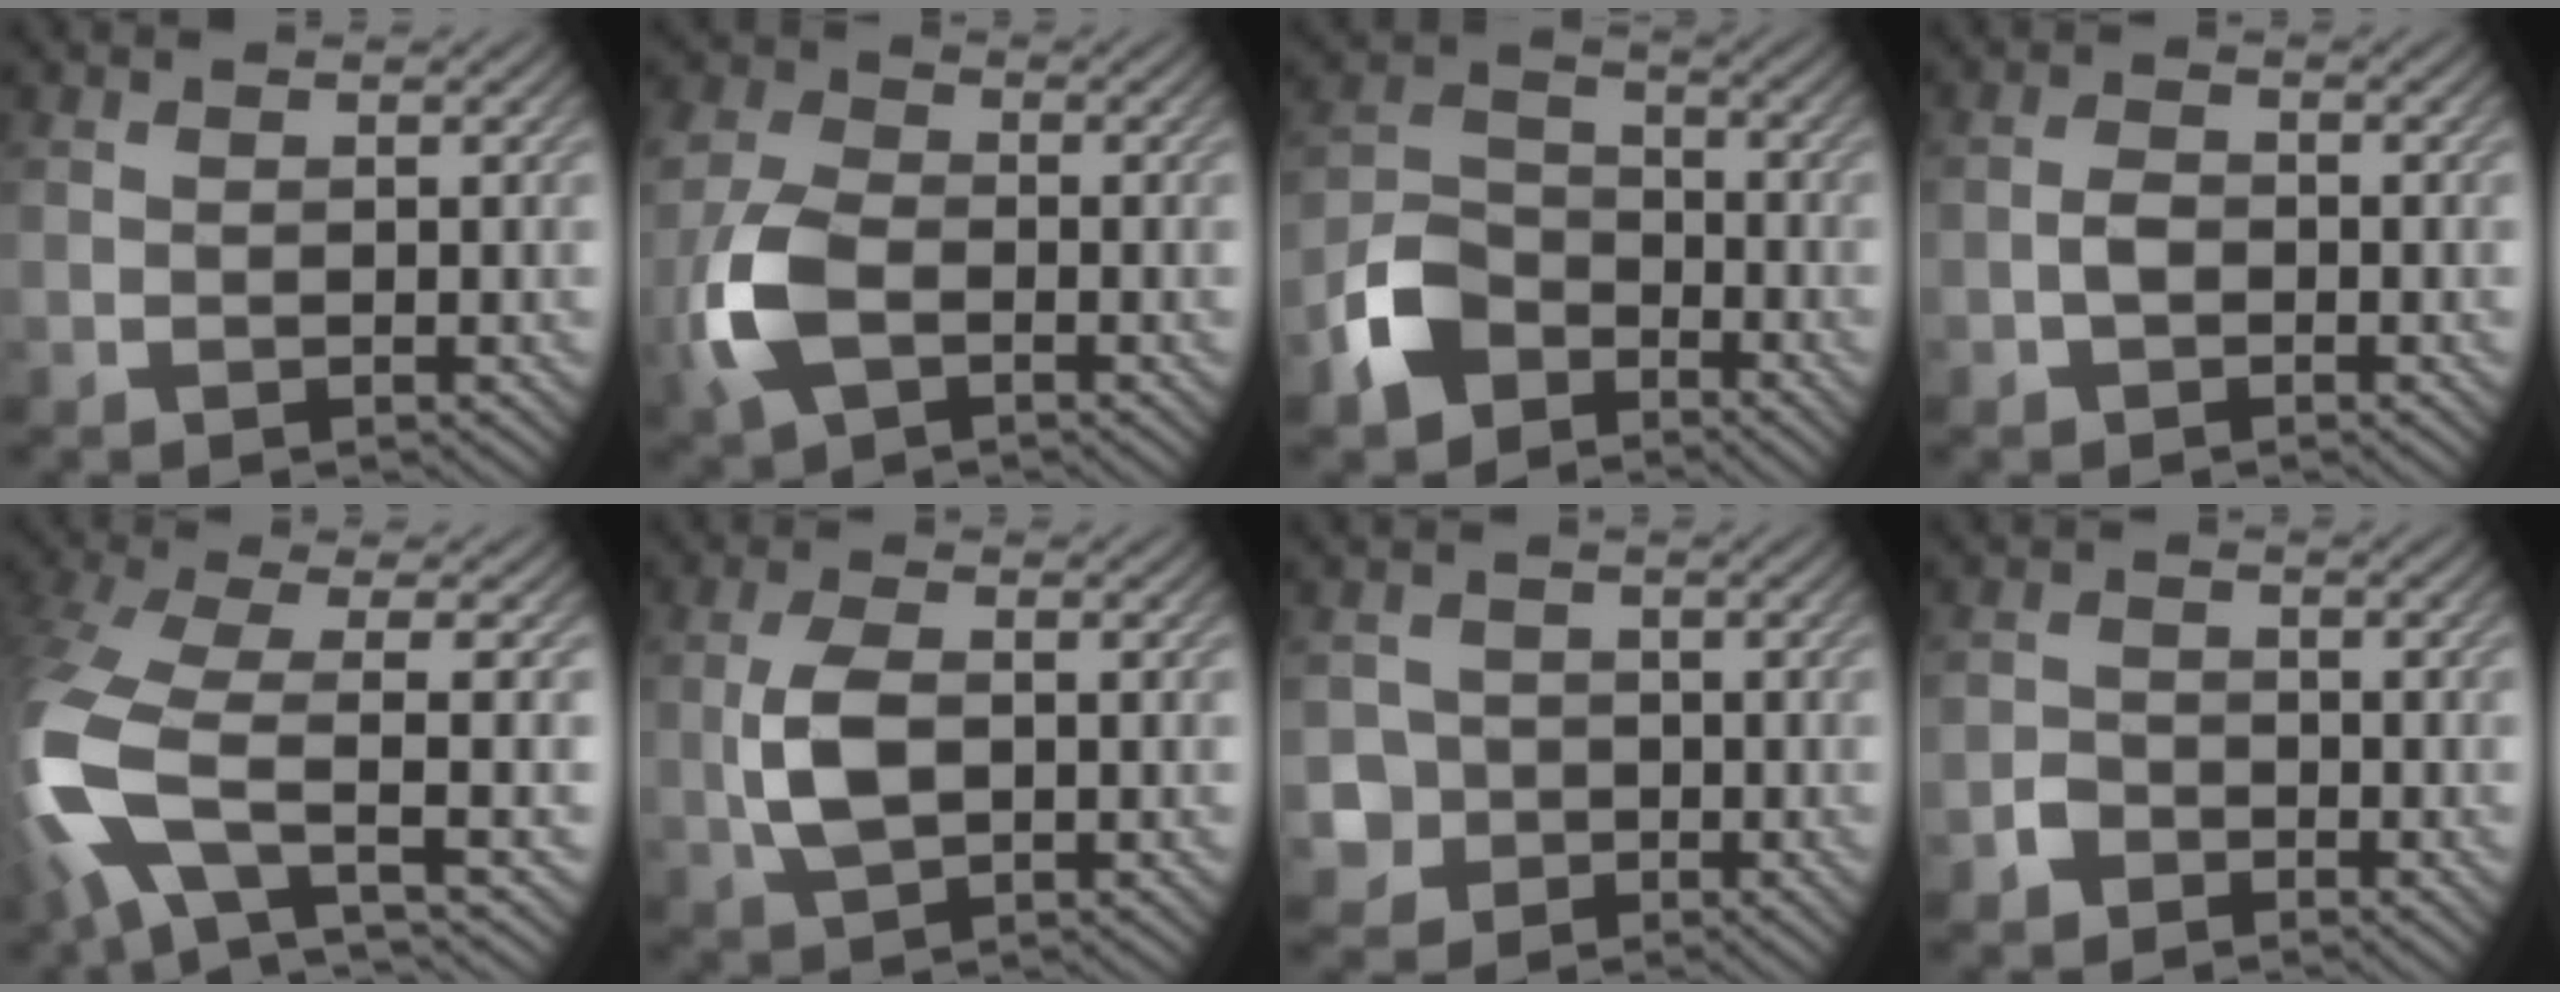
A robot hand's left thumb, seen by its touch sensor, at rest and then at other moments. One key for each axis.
{"total": 7.9, "fx": -2.3, "fy": 4.8, "fz": 5.8, "tx": -0.152, "ty": -0.002, "tz": -0.058}
{"total": 8.0, "fx": -4.8, "fy": 5.2, "fz": 3.7, "tx": -0.091, "ty": 0.000, "tz": -0.119}
{"total": 1.9, "fx": -0.6, "fy": 1.2, "fz": 1.3, "tx": -0.026, "ty": 0.007, "tz": -0.016}
{"total": 11.6, "fx": -2.1, "fy": 4.9, "fz": 10.4, "tx": -0.268, "ty": -0.016, "tz": -0.046}
{"total": 5.4, "fx": 0.0, "fy": 2.8, "fz": 4.7, "tx": -0.116, "ty": 0.003, "tz": -0.002}
{"total": 4.1, "fx": -1.3, "fy": 3.8, "fz": 0.6, "tx": -0.010, "ty": 0.001, "tz": -0.040}
{"total": 2.1, "fx": -1.3, "fy": 1.5, "fz": 0.5, "tx": -0.008, "ty": 0.006, "tz": -0.035}